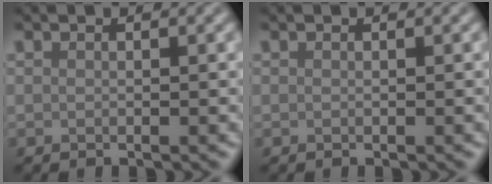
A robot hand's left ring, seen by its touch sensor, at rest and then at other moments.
{"total": 0.0}